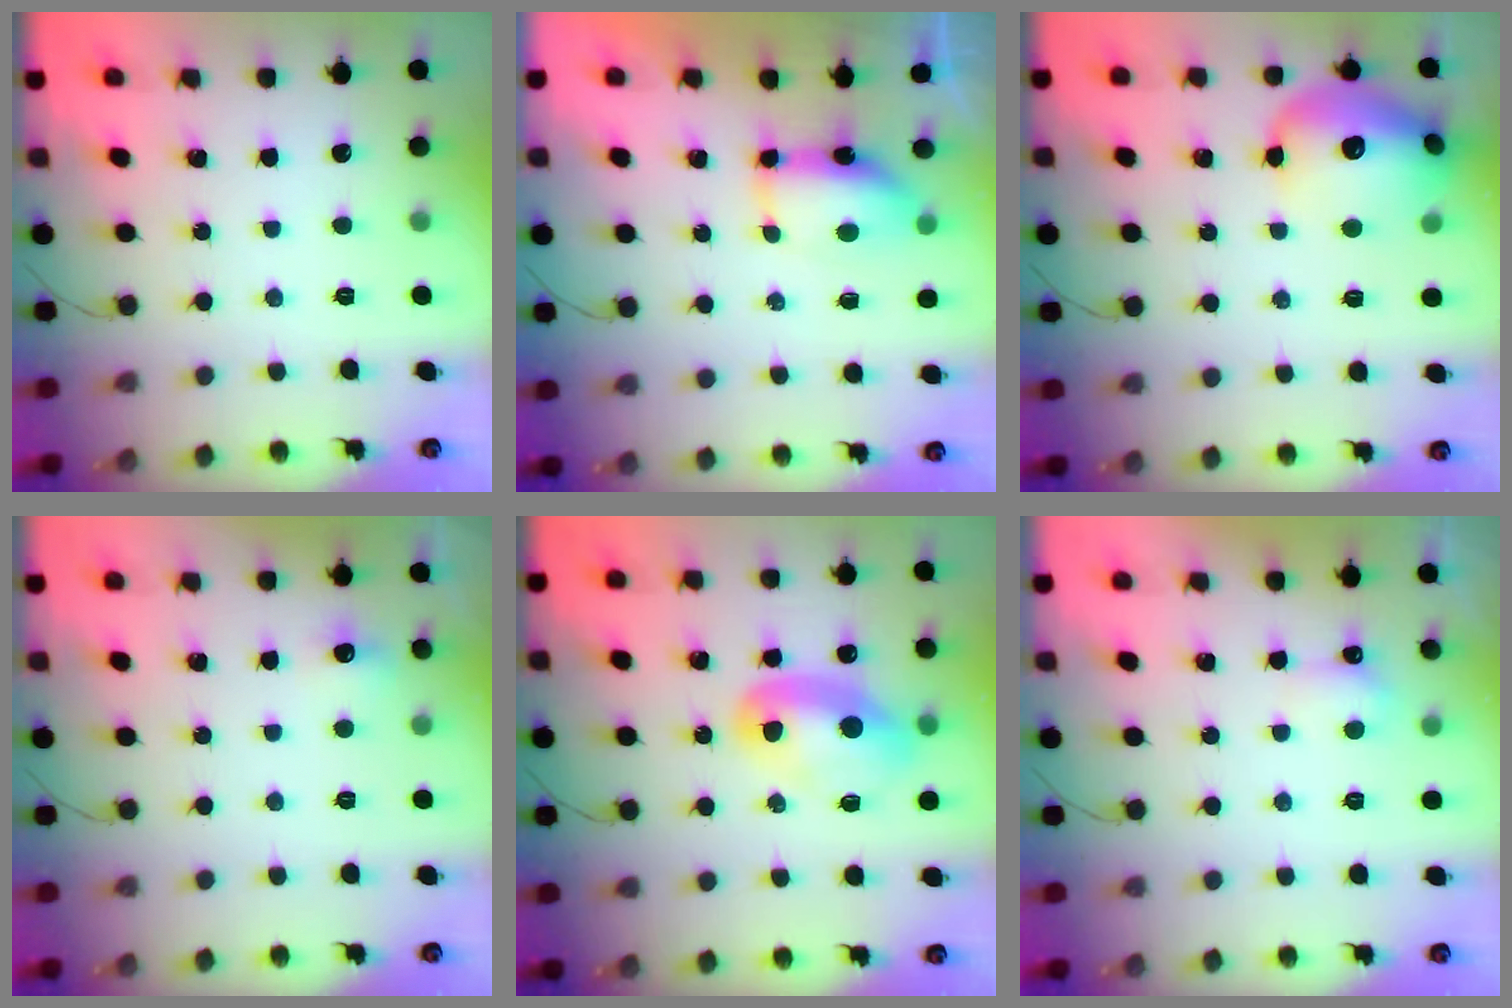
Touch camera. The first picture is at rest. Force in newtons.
{"total": 13.9, "press": 9.1, "slide": 10.5}
{"total": 17.8, "press": 17.6, "slide": 2.1}
{"total": 5.3, "press": 5.0, "slide": 1.7}
{"total": 11.5, "press": 11.5, "slide": 0.6}
{"total": 4.2, "press": 4.1, "slide": 1.2}